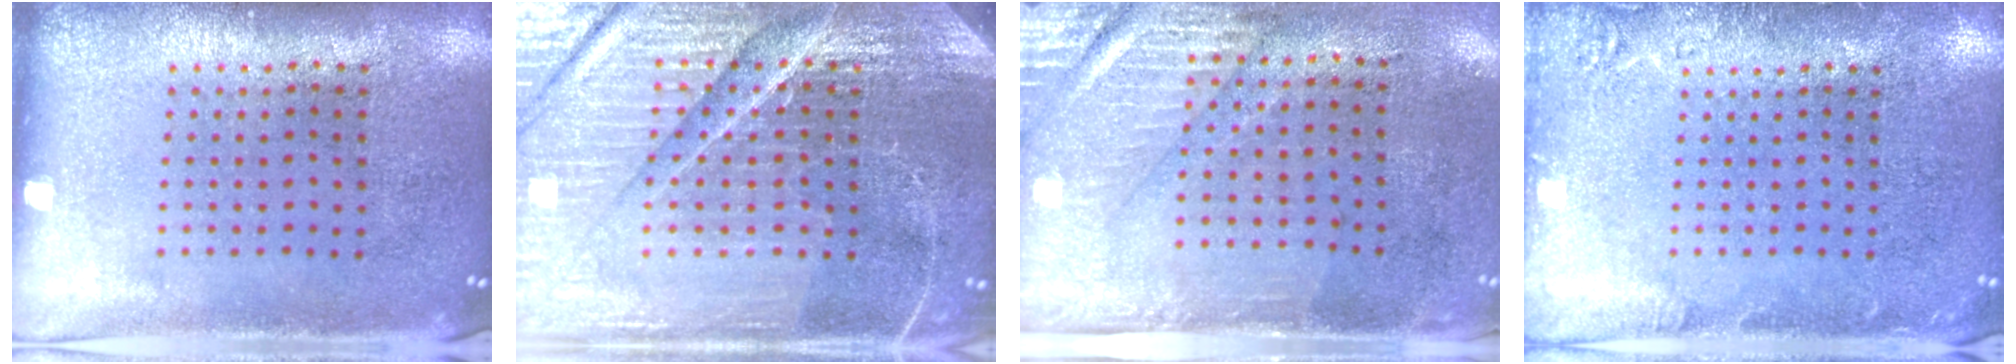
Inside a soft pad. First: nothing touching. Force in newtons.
{"total": 5.9, "press": 5.3, "slide": 2.5}
{"total": 3.0, "press": 2.5, "slide": 1.6}
{"total": 1.9, "press": 1.8, "slide": 0.3}